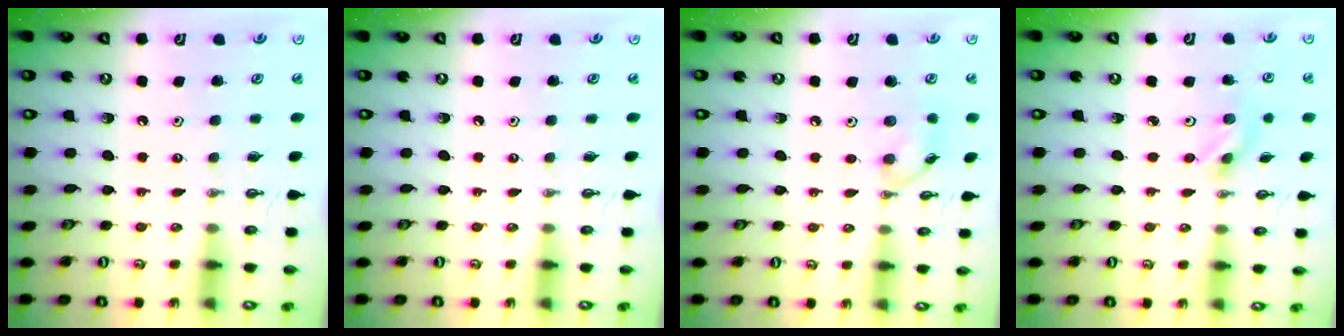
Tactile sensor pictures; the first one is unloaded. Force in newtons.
{"total": 0.0}
{"total": 8.2, "press": 8.1, "slide": 0.6}
{"total": 2.2, "press": 2.1, "slide": 0.6}